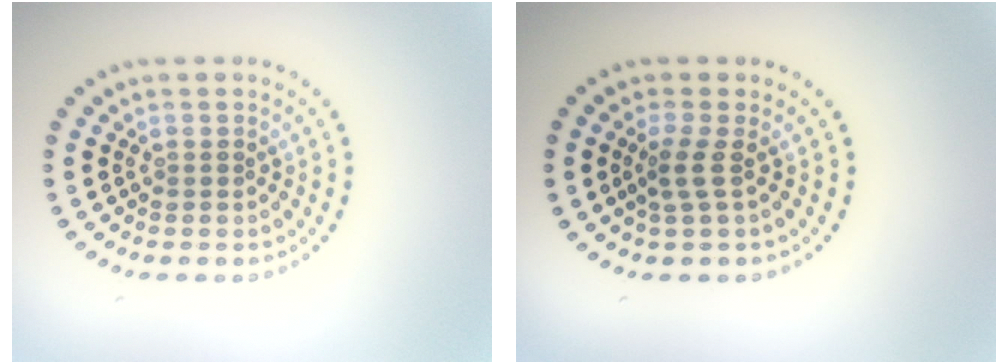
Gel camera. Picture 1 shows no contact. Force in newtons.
{"total": 1.9, "press": 1.3, "slide": 1.4}